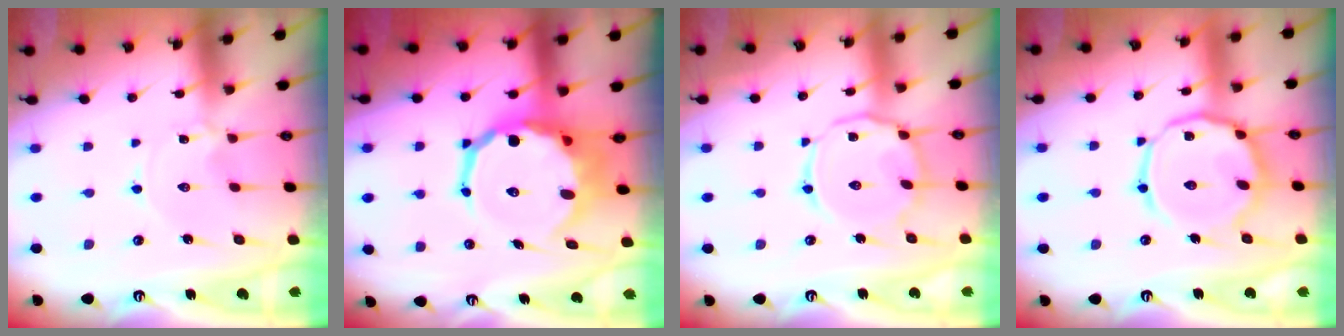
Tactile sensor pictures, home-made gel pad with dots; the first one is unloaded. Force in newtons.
{"total": 15.0, "press": 14.5, "slide": 3.6}
{"total": 11.1, "press": 11.1, "slide": 1.0}
{"total": 15.7, "press": 15.7, "slide": 1.0}